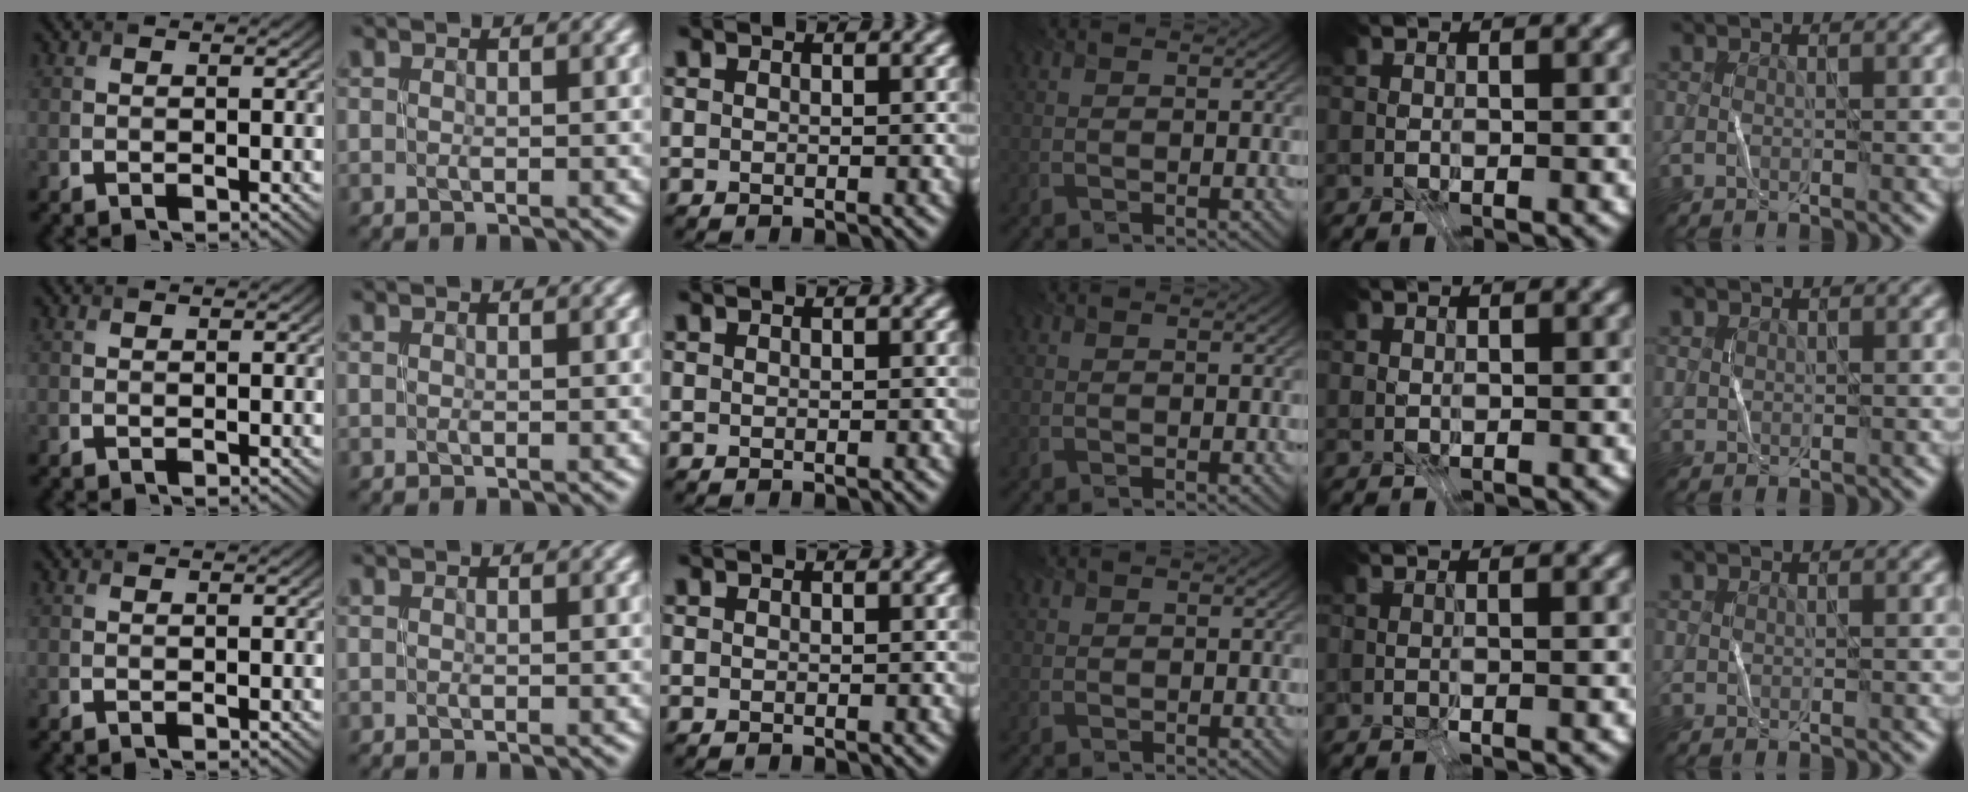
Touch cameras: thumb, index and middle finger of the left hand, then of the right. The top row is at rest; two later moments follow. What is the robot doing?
{"motion": "fold", "object": "receipt paper"}